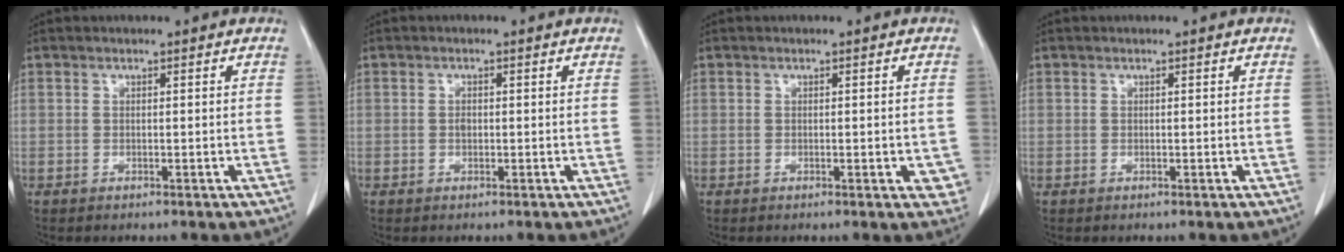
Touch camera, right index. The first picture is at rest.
{"total": 1.0, "force": [0.0, 0.6, 0.7], "torque": [-0.014, 0.002, -0.001]}
{"total": 3.2, "force": [-0.8, 1.3, 2.9], "torque": [-0.017, 0.000, -0.005]}
{"total": 0.0}